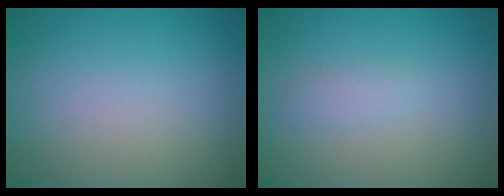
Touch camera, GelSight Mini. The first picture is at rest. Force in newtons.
{"total": 1.3, "press": 1.3, "slide": 0.1}